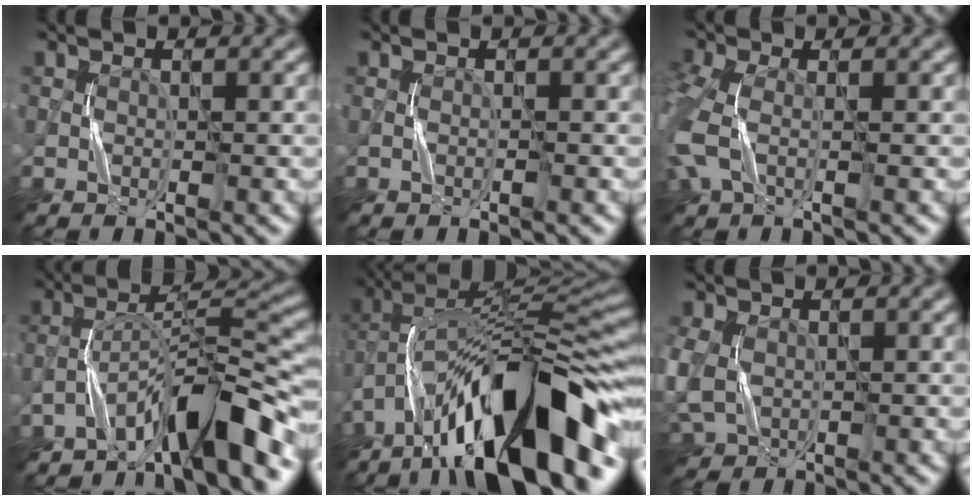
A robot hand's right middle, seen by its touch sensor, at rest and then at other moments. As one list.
[{"total": 0.0}, {"total": 4.0, "force": [-0.6, 2.2, 3.3], "torque": [-0.099, -0.001, -0.023]}, {"total": 8.0, "force": [-5.4, 1.3, 5.7], "torque": [-0.090, 0.022, -0.092]}, {"total": 16.1, "force": [-7.6, 5.3, 13.2], "torque": [-0.217, 0.035, -0.136]}, {"total": 4.7, "force": [-0.1, 3.5, 3.1], "torque": [-0.088, -0.007, -0.002]}]